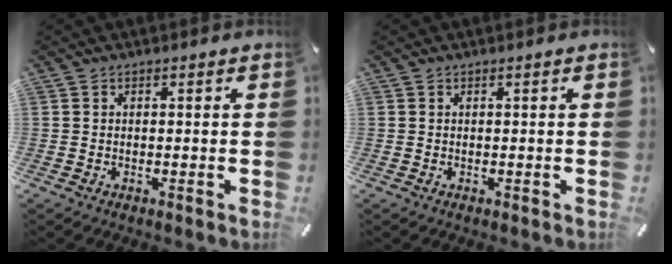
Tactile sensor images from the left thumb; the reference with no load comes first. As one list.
[{"total": 0.0}]